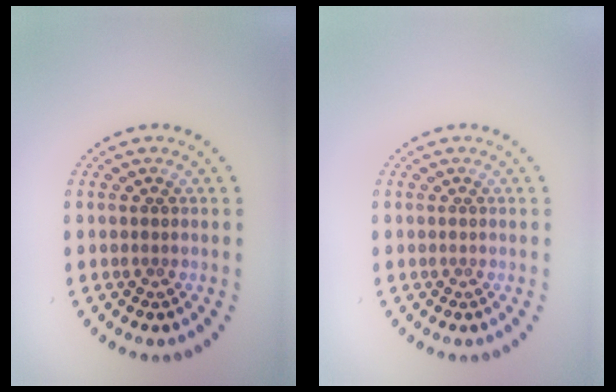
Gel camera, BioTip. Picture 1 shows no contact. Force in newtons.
{"total": 0.0}